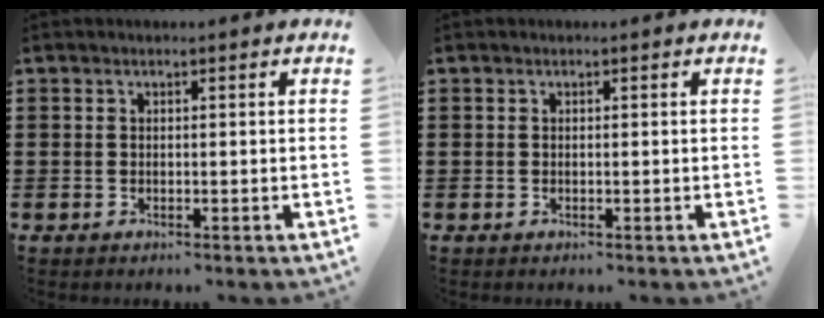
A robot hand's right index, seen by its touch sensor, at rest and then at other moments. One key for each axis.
{"total": 0.0}